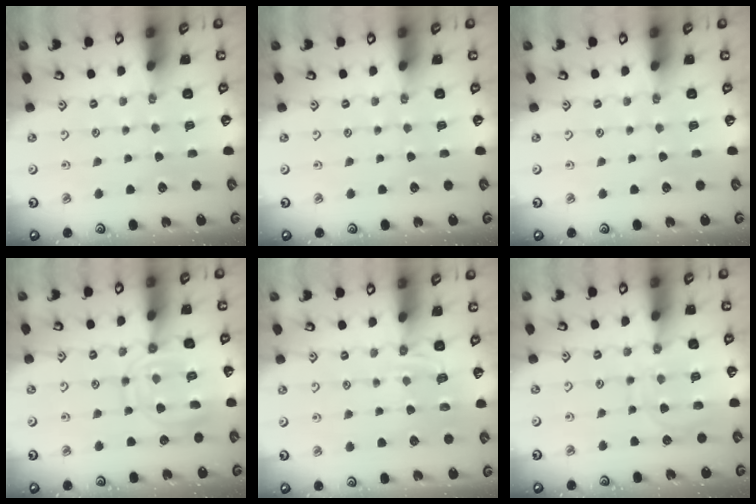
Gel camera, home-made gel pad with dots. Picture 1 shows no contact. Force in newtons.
{"total": 0.0}
{"total": 0.0}
{"total": 13.8, "press": 13.8, "slide": 1.2}
{"total": 4.2, "press": 3.5, "slide": 2.3}
{"total": 11.3, "press": 11.3, "slide": 1.0}